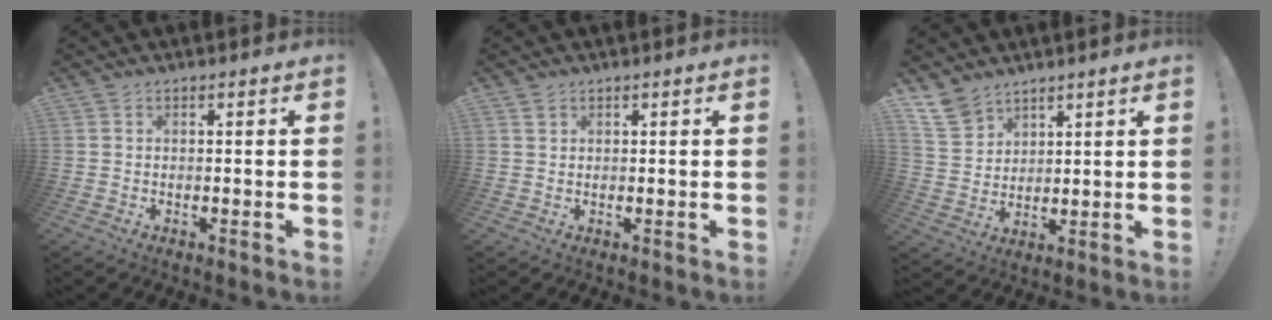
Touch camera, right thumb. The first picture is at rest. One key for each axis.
{"total": 1.0, "fx": 0.8, "fy": 0.6, "fz": 0.4, "tx": -0.001, "ty": -0.003, "tz": 0.014}
{"total": 9.6, "fx": 7.1, "fy": 6.0, "fz": 2.2, "tx": -0.052, "ty": -0.043, "tz": 0.145}